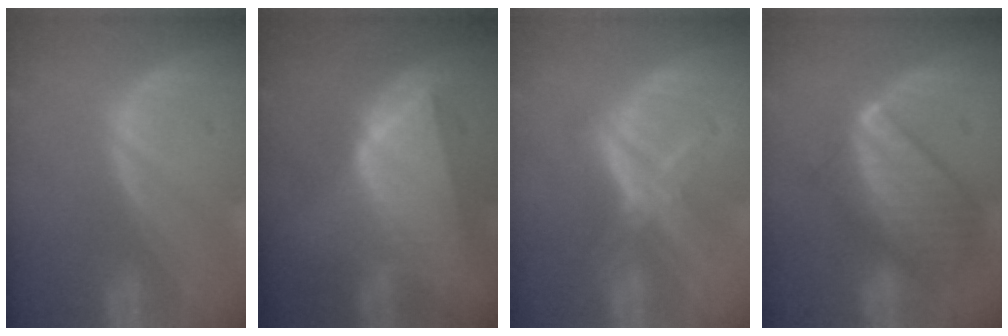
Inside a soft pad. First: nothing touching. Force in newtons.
{"total": 9.1, "press": 8.1, "slide": 4.1}
{"total": 5.8, "press": 5.4, "slide": 2.1}
{"total": 10.0, "press": 9.9, "slide": 0.8}